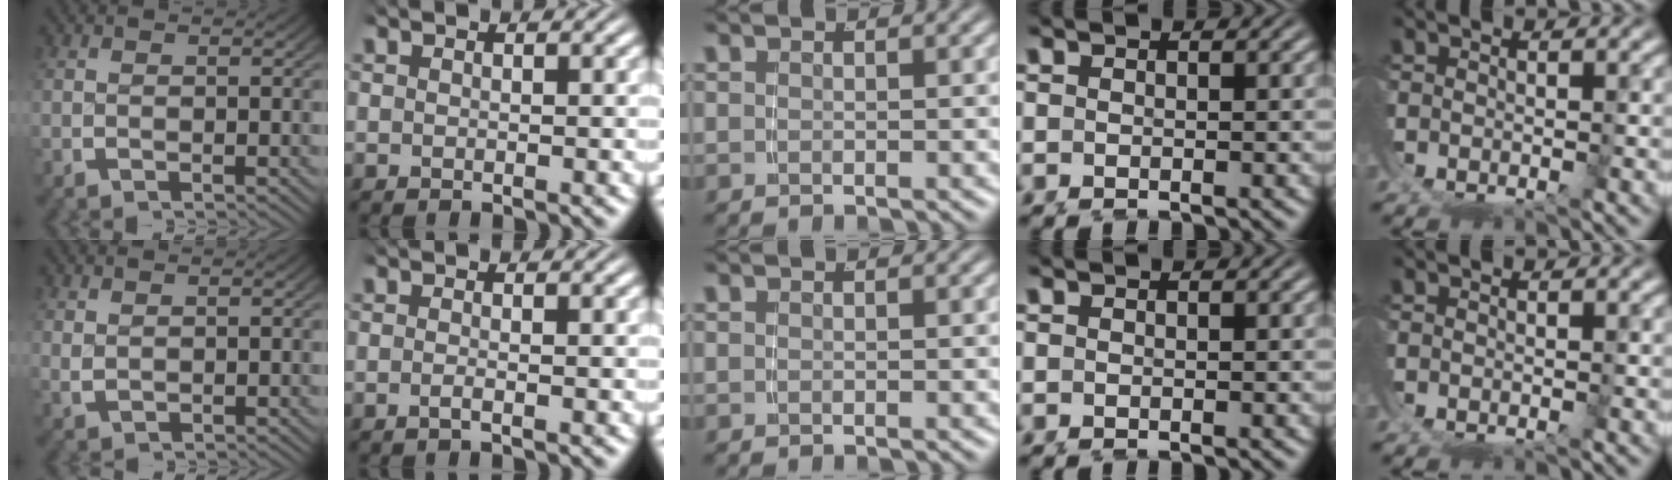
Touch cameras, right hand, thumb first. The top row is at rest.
{"thumb": {"total": 1.0, "force": [0.7, 0.5, 0.4], "torque": [-0.012, -0.001, 0.020]}, "index": {"total": 0.8, "force": [-0.6, 0.0, 0.6], "torque": [-0.017, -0.004, -0.011]}}